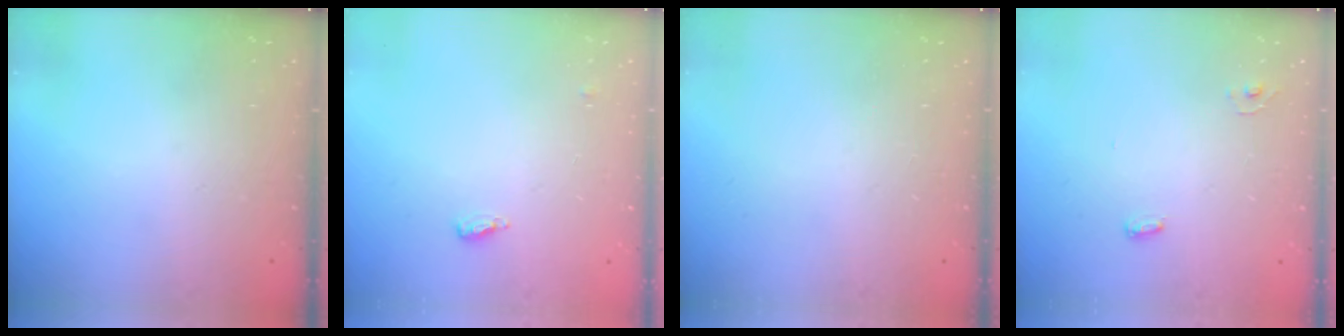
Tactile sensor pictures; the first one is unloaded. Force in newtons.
{"total": 4.7, "press": 4.6, "slide": 1.2}
{"total": 0.0}
{"total": 4.4, "press": 3.9, "slide": 2.1}